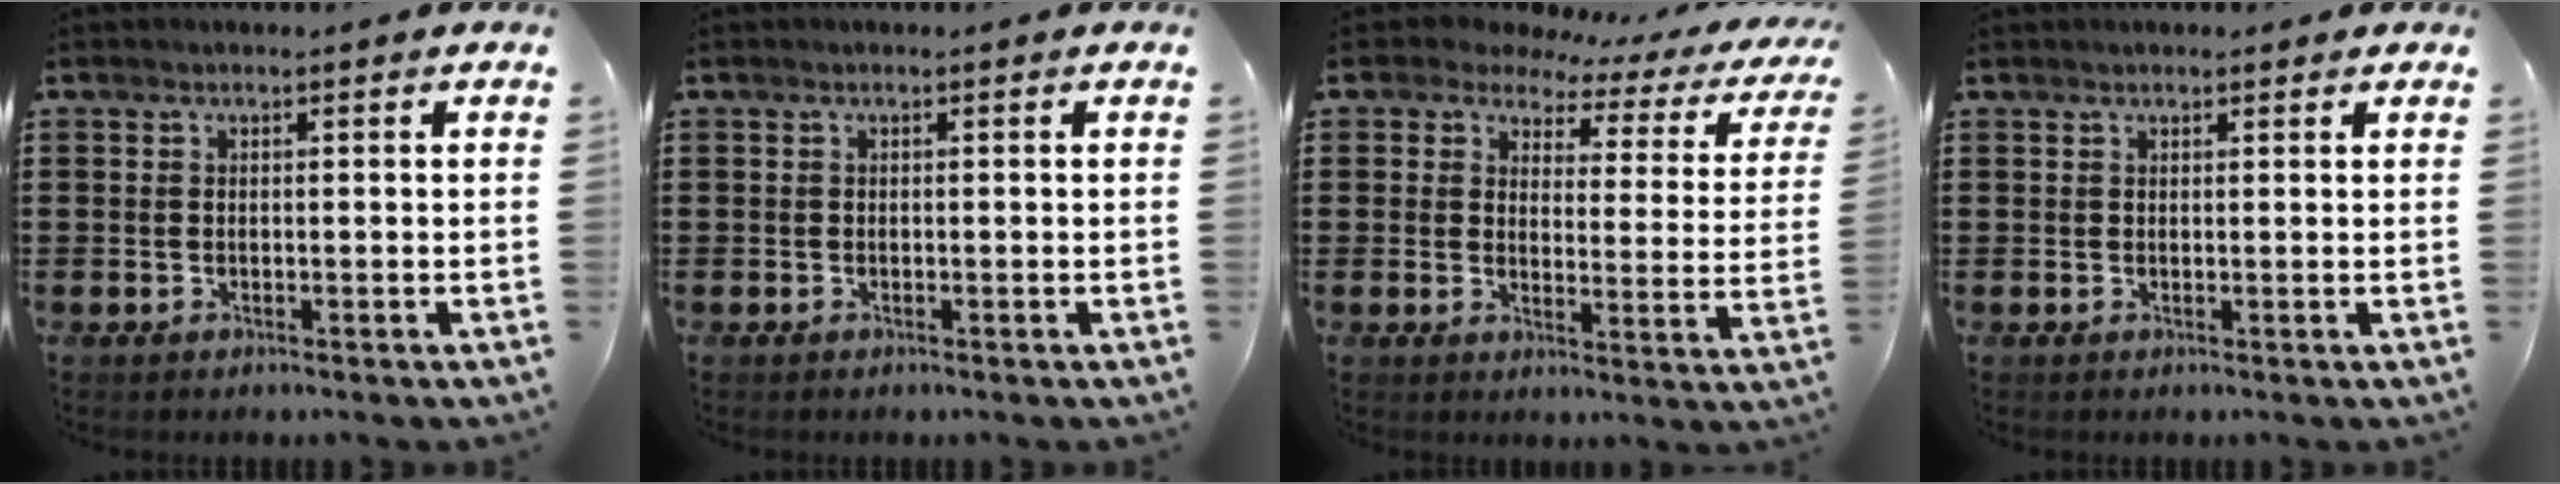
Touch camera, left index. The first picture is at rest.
{"total": 0.0}
{"total": 4.0, "force": [3.1, 2.2, 1.3], "torque": [-0.042, -0.016, 0.049]}
{"total": 0.9, "force": [0.9, 0.2, 0.3], "torque": [-0.007, 0.001, 0.017]}